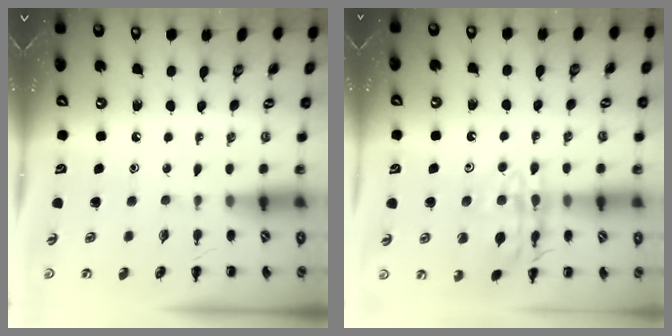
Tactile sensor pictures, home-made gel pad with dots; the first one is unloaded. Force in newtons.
{"total": 14.8, "press": 14.7, "slide": 1.4}